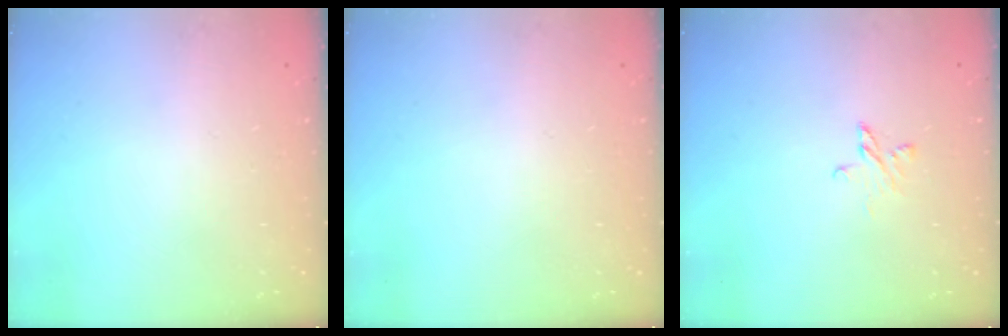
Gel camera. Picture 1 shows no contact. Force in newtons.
{"total": 0.0}
{"total": 3.4, "press": 3.3, "slide": 0.3}